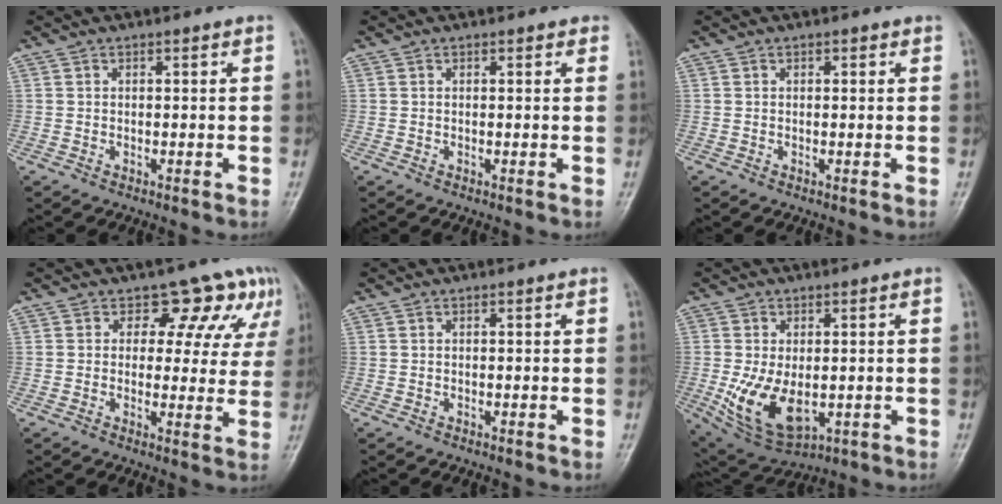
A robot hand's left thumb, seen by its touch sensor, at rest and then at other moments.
{"total": 1.0, "force": [0.6, 0.5, 0.5], "torque": [0.000, -0.001, 0.002]}
{"total": 0.7, "force": [0.4, 0.5, 0.4], "torque": [-0.001, -0.001, 0.002]}
{"total": 9.0, "force": [5.6, 6.1, 3.5], "torque": [0.006, -0.022, 0.049]}
{"total": 0.0}
{"total": 11.1, "force": [-1.7, 6.5, 8.8], "torque": [-0.158, -0.014, -0.010]}